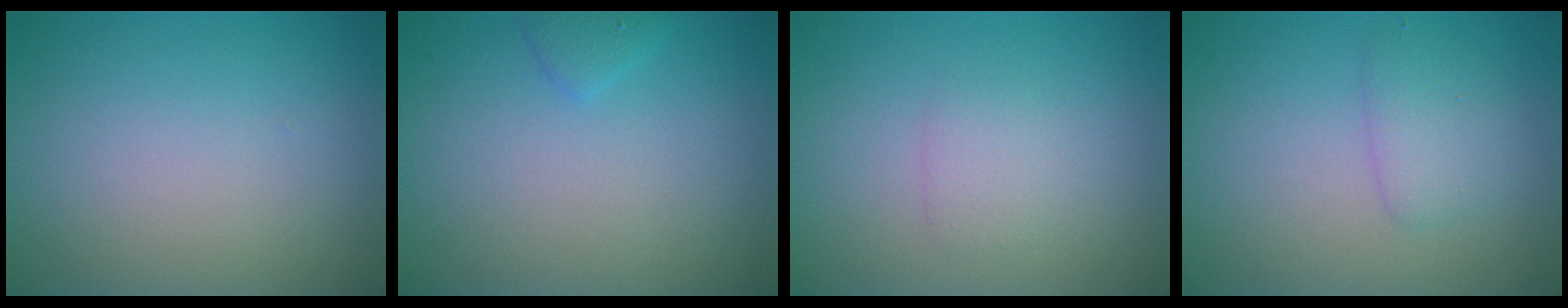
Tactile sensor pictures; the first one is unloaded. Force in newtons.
{"total": 1.1, "press": 1.0, "slide": 0.1}
{"total": 1.4, "press": 1.4, "slide": 0.0}
{"total": 2.0, "press": 2.0, "slide": 0.1}